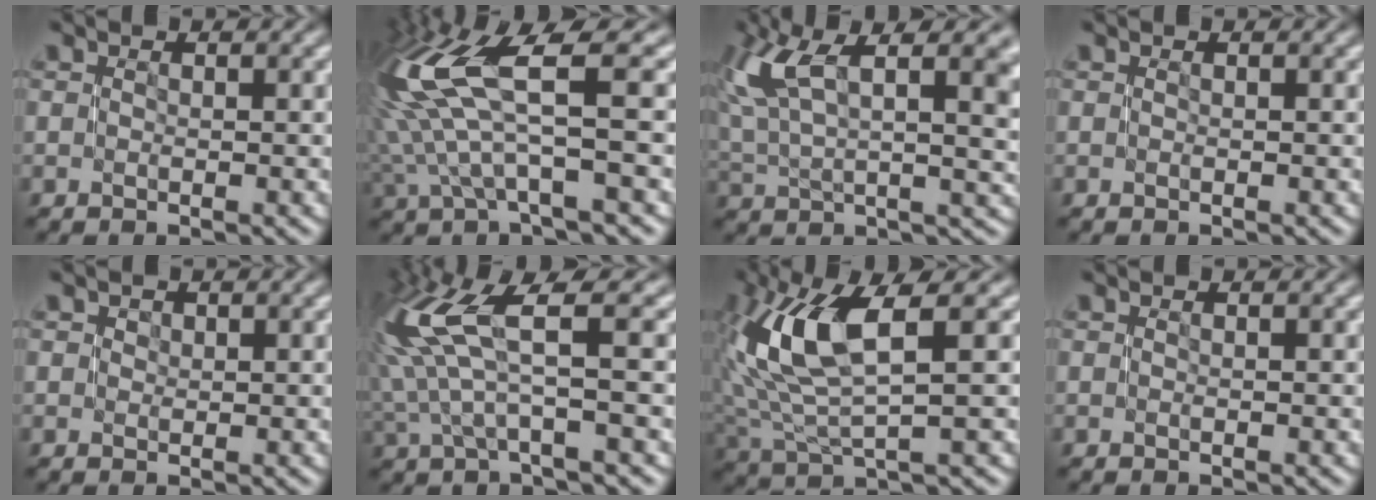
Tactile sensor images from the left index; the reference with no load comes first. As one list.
[{"total": 9.8, "force": [2.5, 2.6, 9.1], "torque": [-0.199, 0.014, 0.051]}, {"total": 12.0, "force": [5.3, 4.7, 9.8], "torque": [-0.196, 0.015, 0.101]}, {"total": 0.0}, {"total": 0.7, "force": [0.4, 0.6, 0.0], "torque": [0.004, 0.007, 0.005]}, {"total": 8.0, "force": [1.9, 1.9, 7.5], "torque": [-0.164, 0.018, 0.036]}, {"total": 8.5, "force": [2.4, 2.8, 7.7], "torque": [-0.170, 0.013, 0.047]}, {"total": 0.0}]